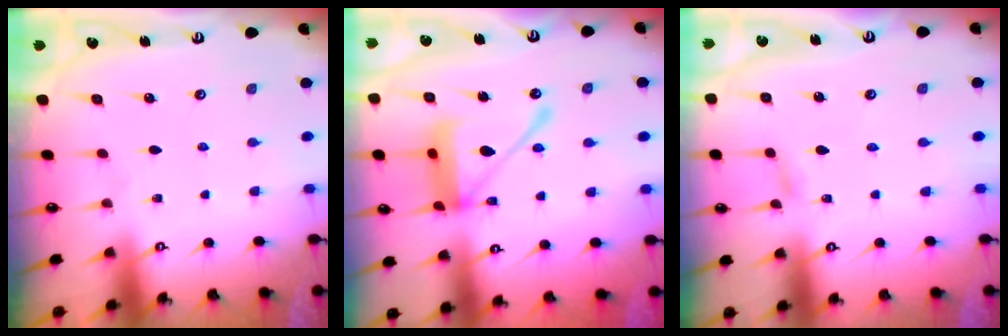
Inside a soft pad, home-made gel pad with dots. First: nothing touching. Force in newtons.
{"total": 15.3, "press": 15.2, "slide": 1.4}
{"total": 2.7, "press": 2.7, "slide": 0.2}